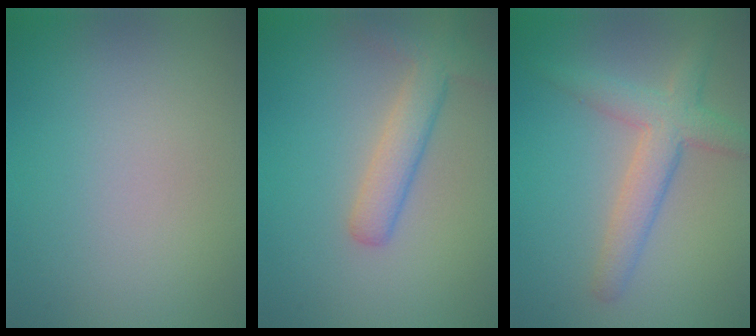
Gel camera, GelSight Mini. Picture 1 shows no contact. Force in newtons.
{"total": 3.3, "press": 3.3, "slide": 0.2}
{"total": 3.9, "press": 3.9, "slide": 0.1}